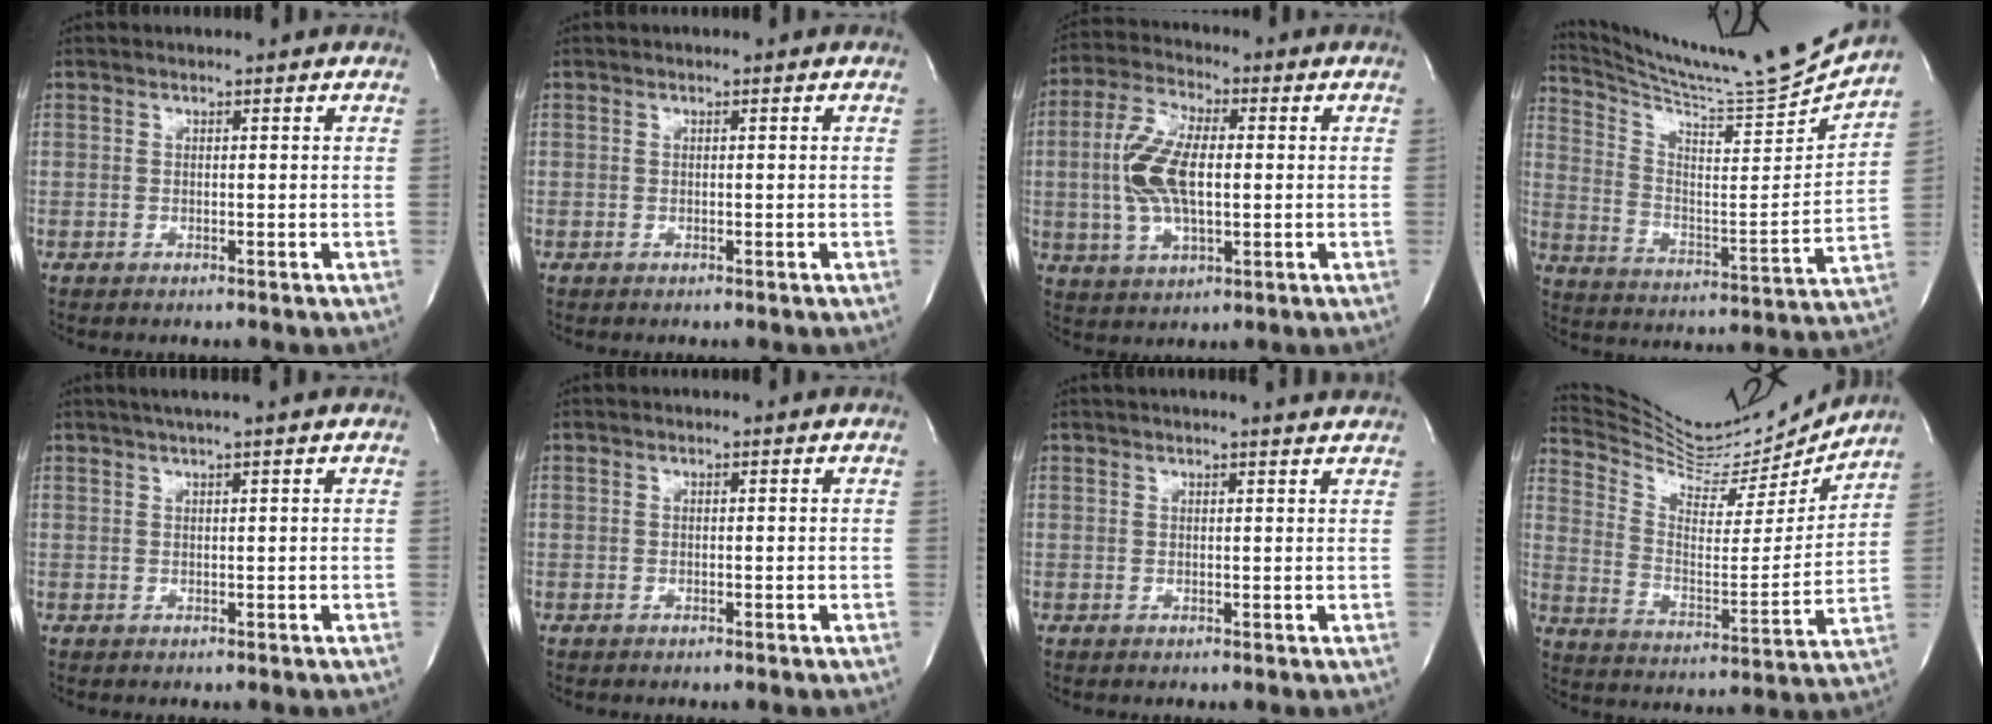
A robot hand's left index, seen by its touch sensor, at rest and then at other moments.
{"total": 0.0}
{"total": 10.9, "force": [-0.1, 4.4, 10.0], "torque": [-0.225, 0.003, 0.001]}
{"total": 18.5, "force": [17.5, -2.5, 5.4], "torque": [-0.110, -0.092, 0.271]}
{"total": 3.0, "force": [2.2, -0.8, 1.9], "torque": [-0.030, 0.009, 0.040]}
{"total": 0.0}
{"total": 6.1, "force": [5.6, -0.3, 2.2], "torque": [-0.029, 0.015, 0.055]}
{"total": 17.8, "force": [17.4, 2.3, 3.3], "torque": [-0.069, -0.050, 0.268]}